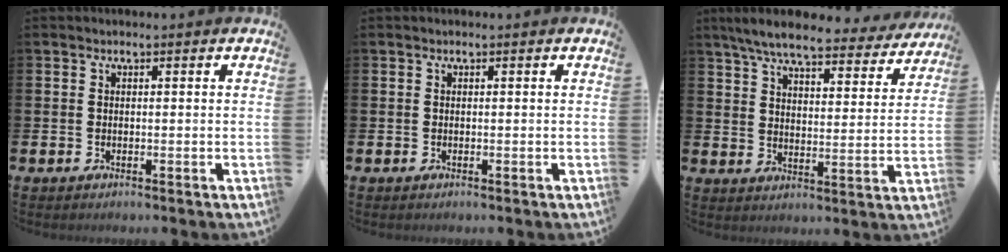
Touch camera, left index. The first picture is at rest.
{"total": 0.0}
{"total": 7.7, "force": [7.0, 1.3, 3.1], "torque": [-0.081, -0.034, 0.120]}